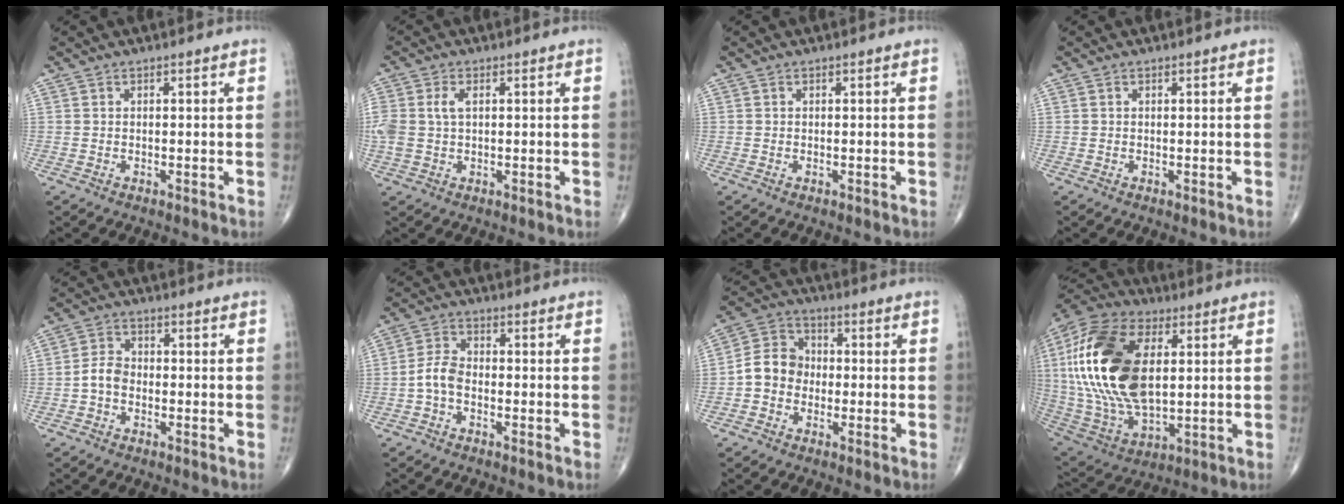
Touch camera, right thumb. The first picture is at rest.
{"total": 5.4, "force": [1.0, 3.3, 4.1], "torque": [-0.113, 0.014, 0.022]}
{"total": 0.0}
{"total": 0.0}
{"total": 3.8, "force": [-1.2, 2.7, 2.3], "torque": [-0.037, 0.015, -0.032]}
{"total": 4.3, "force": [-1.5, 2.6, 3.1], "torque": [-0.062, 0.018, -0.037]}
{"total": 7.7, "force": [-1.4, 6.6, 3.7], "torque": [-0.048, 0.032, -0.042]}
{"total": 26.5, "force": [4.4, 14.4, 21.8], "torque": [-0.452, -0.012, 0.078]}